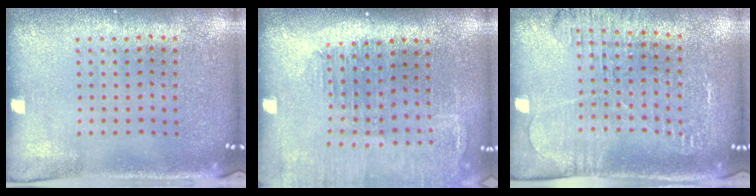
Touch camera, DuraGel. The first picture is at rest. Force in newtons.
{"total": 1.4, "press": 1.4, "slide": 0.1}
{"total": 2.0, "press": 2.0, "slide": 0.1}